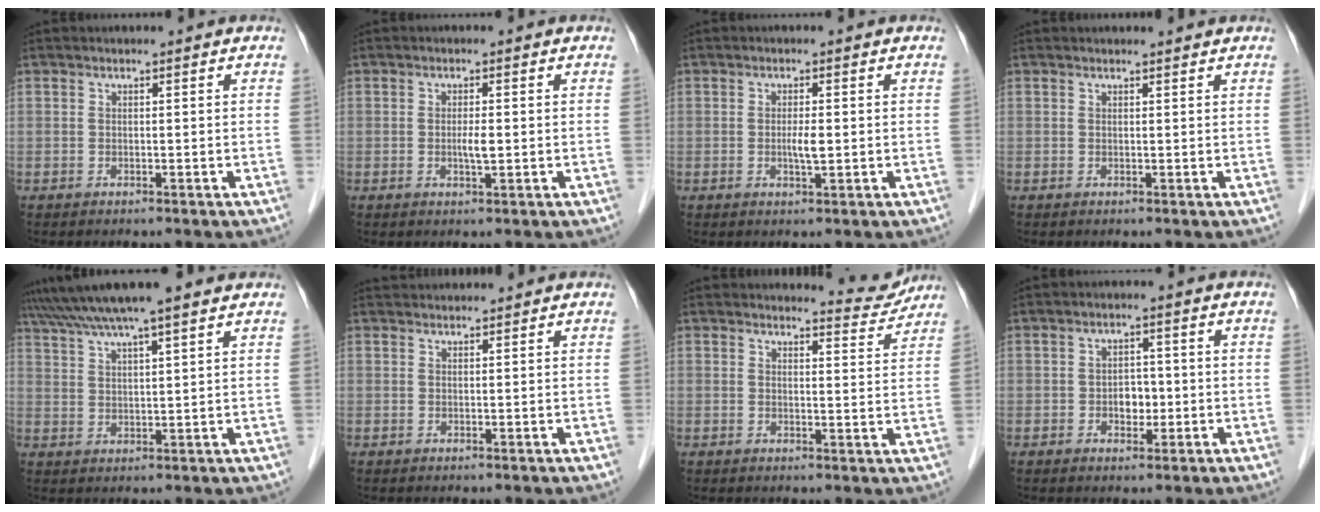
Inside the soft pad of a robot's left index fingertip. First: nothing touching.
{"total": 1.9, "force": [-0.2, 0.3, 1.9], "torque": [-0.039, -0.001, -0.001]}
{"total": 2.2, "force": [-0.2, 0.3, 2.2], "torque": [-0.043, -0.002, -0.001]}
{"total": 1.0, "force": [1.0, -0.1, 0.0], "torque": [-0.008, -0.002, 0.013]}
{"total": 11.0, "force": [9.2, -0.1, 6.0], "torque": [-0.109, 0.037, 0.141]}
{"total": 3.1, "force": [3.1, 0.3, 0.4], "torque": [-0.008, 0.033, 0.051]}
{"total": 4.0, "force": [4.0, 0.0, -0.5], "torque": [-0.002, -0.028, 0.045]}
{"total": 3.0, "force": [-0.6, 2.1, 2.1], "torque": [-0.029, 0.006, -0.006]}